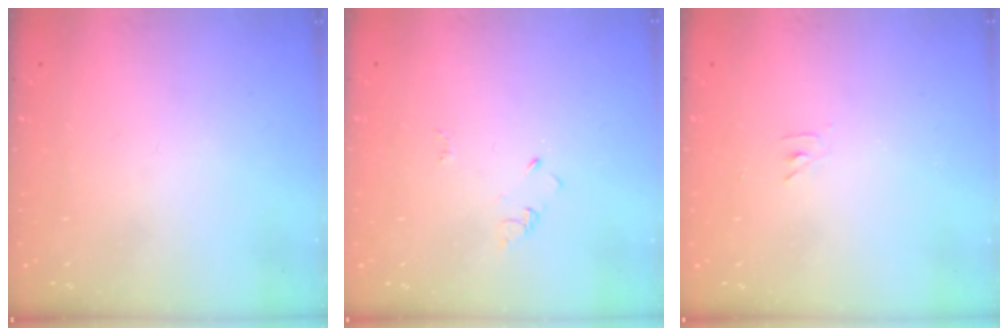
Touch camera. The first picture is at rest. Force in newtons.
{"total": 2.9, "press": 2.9, "slide": 0.3}
{"total": 3.5, "press": 3.5, "slide": 0.5}